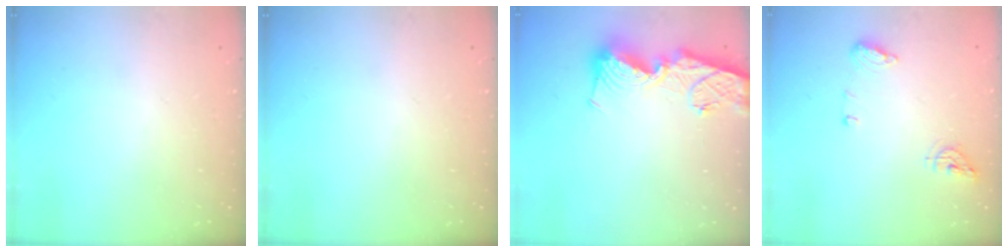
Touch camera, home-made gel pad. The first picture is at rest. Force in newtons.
{"total": 0.0}
{"total": 13.6, "press": 13.5, "slide": 1.5}
{"total": 7.9, "press": 7.8, "slide": 1.5}